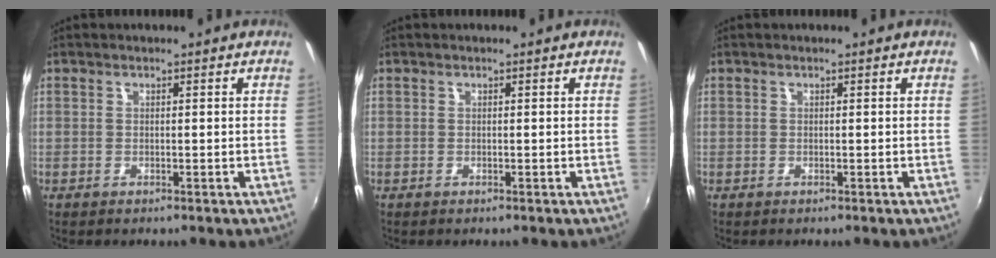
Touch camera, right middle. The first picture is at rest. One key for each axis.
{"total": 0.0}
{"total": 0.0}